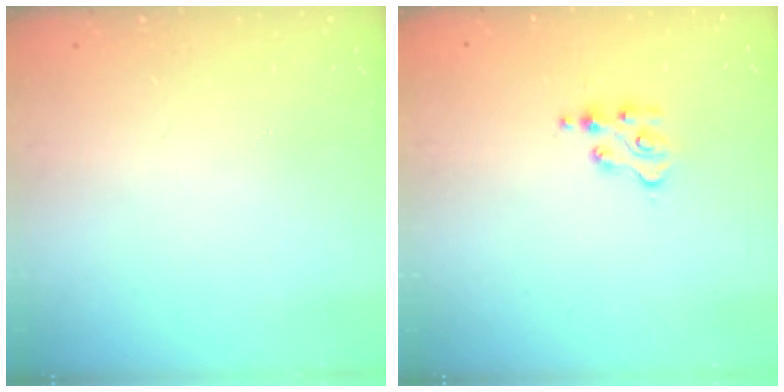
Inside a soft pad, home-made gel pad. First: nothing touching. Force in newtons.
{"total": 3.6, "press": 3.5, "slide": 0.6}